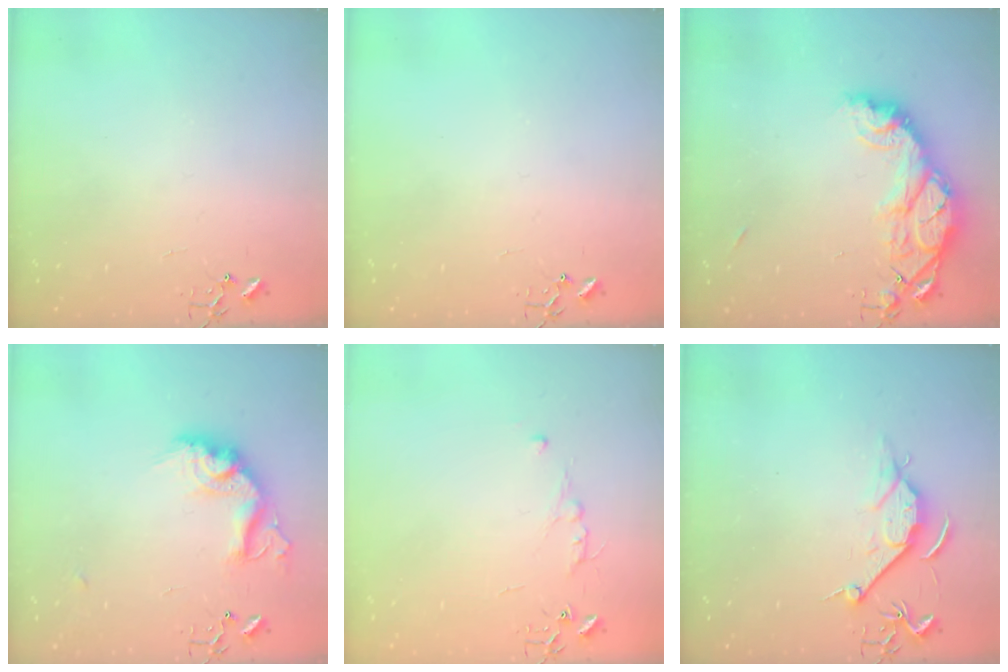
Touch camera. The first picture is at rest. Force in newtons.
{"total": 0.0}
{"total": 15.7, "press": 15.7, "slide": 1.4}
{"total": 16.9, "press": 16.9, "slide": 1.2}
{"total": 4.8, "press": 4.8, "slide": 0.7}
{"total": 8.4, "press": 8.3, "slide": 1.0}